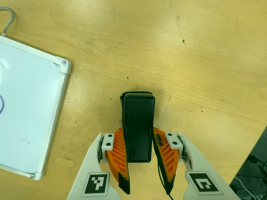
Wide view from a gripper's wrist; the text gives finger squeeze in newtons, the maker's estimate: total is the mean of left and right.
{"total": 4.6, "left": 3.1, "right": 6.1}